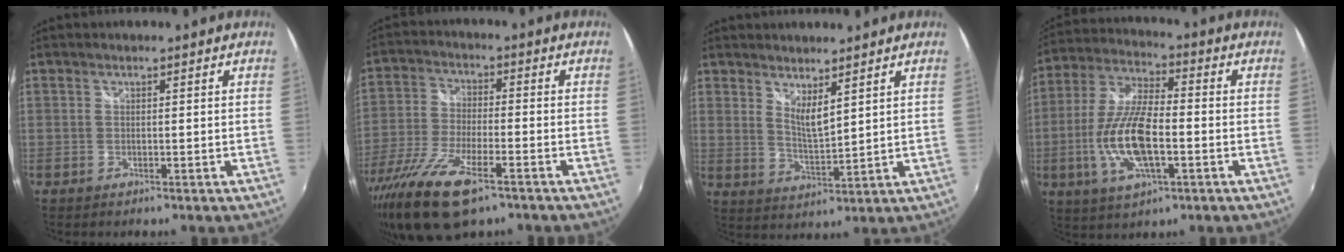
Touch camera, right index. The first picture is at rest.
{"total": 16.4, "force": [-10.1, 5.4, 11.7], "torque": [-0.249, -0.049, -0.192]}
{"total": 5.2, "force": [3.7, 1.2, 3.5], "torque": [-0.059, -0.013, 0.065]}
{"total": 14.7, "force": [-3.4, 5.3, 13.3], "torque": [-0.277, -0.004, -0.064]}